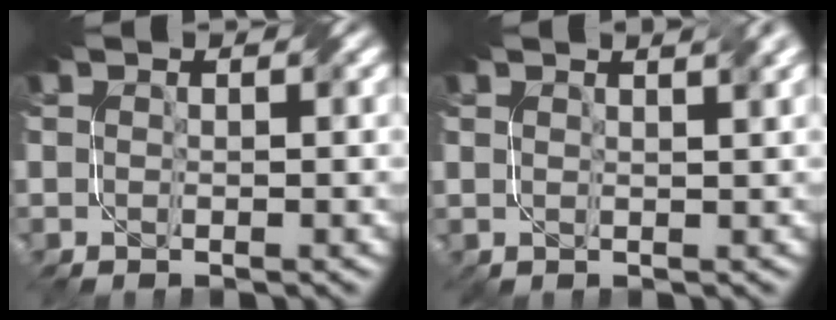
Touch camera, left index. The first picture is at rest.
{"total": 2.7, "force": [2.2, 0.9, 1.3], "torque": [-0.001, 0.010, 0.018]}